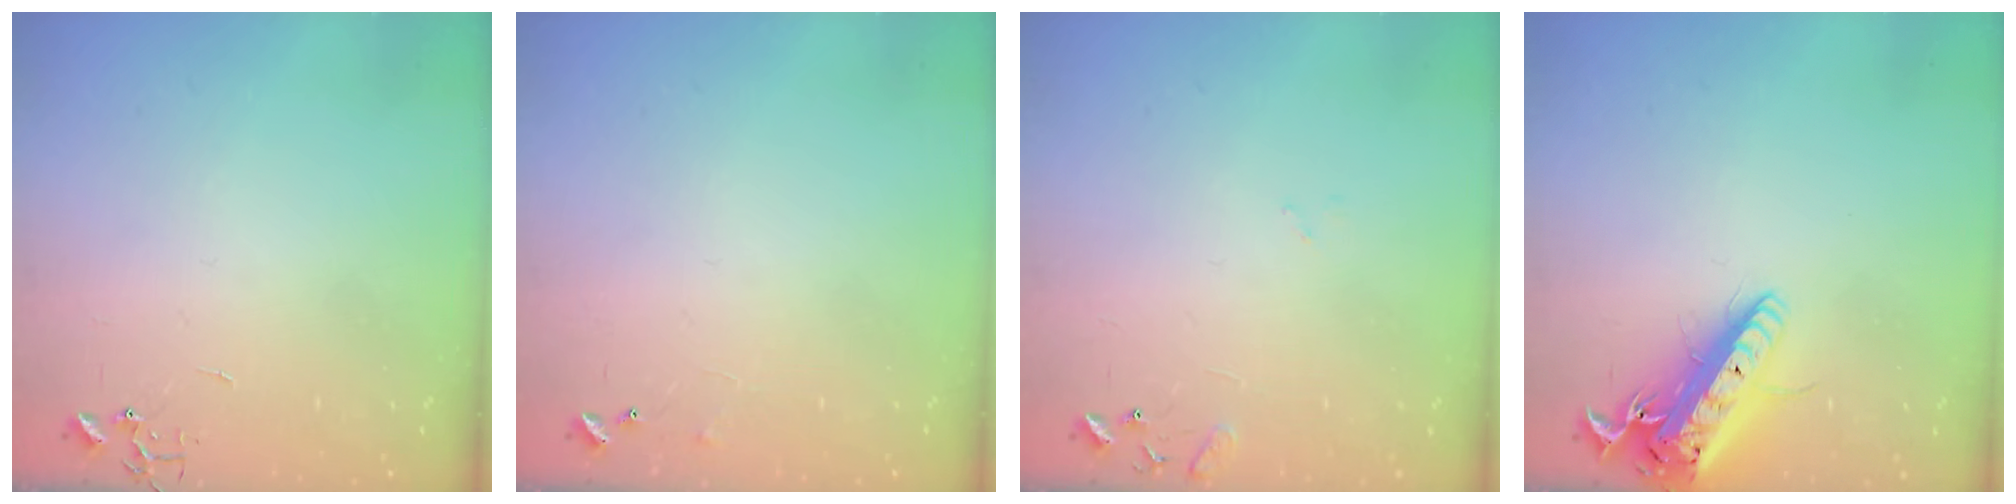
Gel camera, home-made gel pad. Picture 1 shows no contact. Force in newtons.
{"total": 6.4, "press": 6.3, "slide": 0.5}
{"total": 9.5, "press": 9.5, "slide": 0.9}
{"total": 19.0, "press": 18.6, "slide": 3.8}